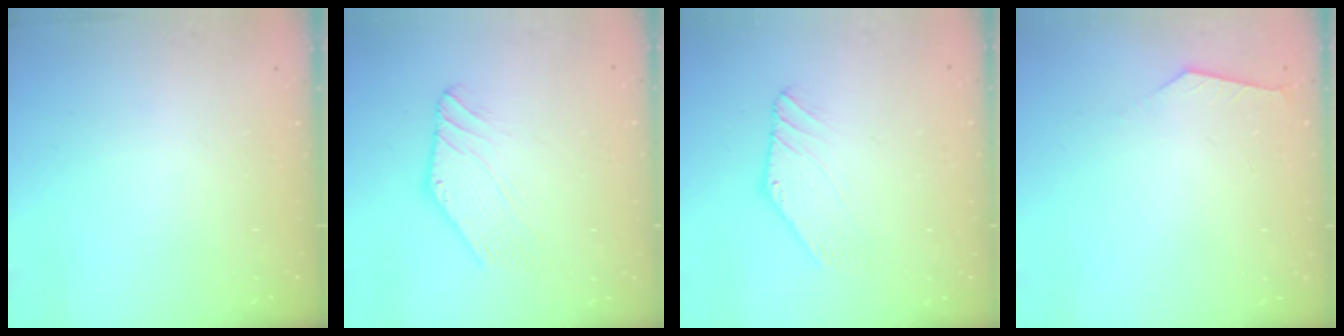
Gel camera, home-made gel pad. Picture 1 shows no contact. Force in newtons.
{"total": 0.9, "press": 0.9, "slide": 0.2}
{"total": 1.3, "press": 1.3, "slide": 0.1}
{"total": 2.9, "press": 2.9, "slide": 0.5}